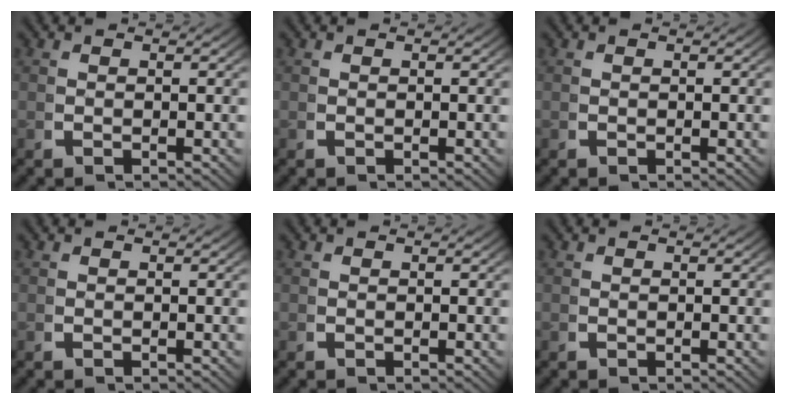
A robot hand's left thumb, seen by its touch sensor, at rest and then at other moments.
{"total": 0.0}
{"total": 0.0}
{"total": 0.0}
{"total": 0.0}
{"total": 0.0}